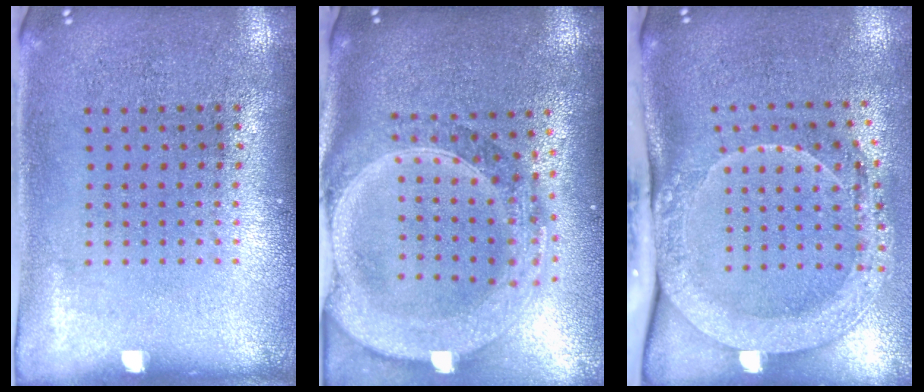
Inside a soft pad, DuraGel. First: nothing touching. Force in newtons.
{"total": 3.0, "press": 2.6, "slide": 1.7}
{"total": 2.1, "press": 2.0, "slide": 0.8}